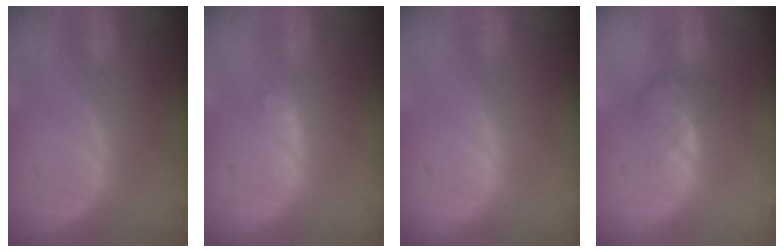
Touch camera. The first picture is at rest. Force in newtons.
{"total": 2.0, "press": 1.6, "slide": 1.1}
{"total": 0.0}
{"total": 4.0, "press": 3.4, "slide": 2.1}